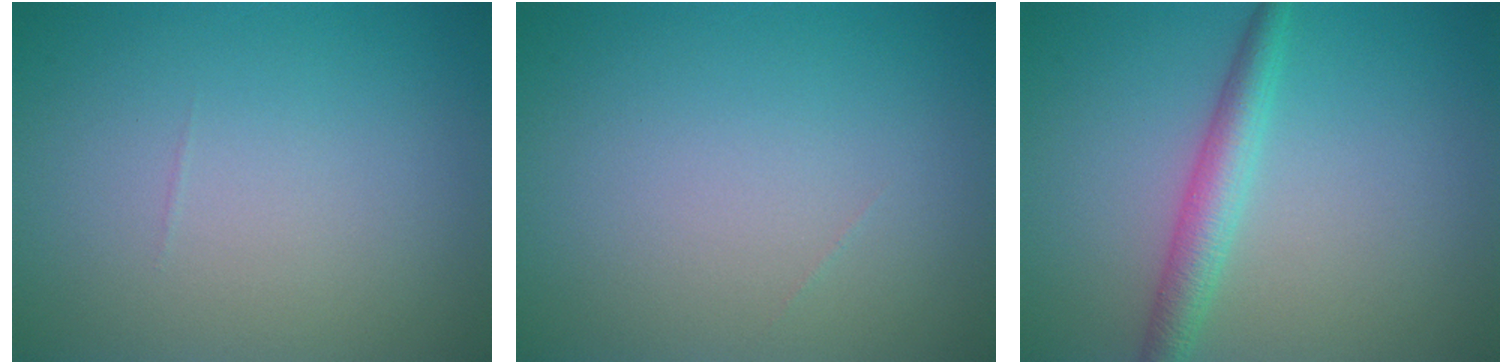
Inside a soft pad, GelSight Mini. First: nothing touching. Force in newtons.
{"total": 0.0}
{"total": 3.0, "press": 3.0, "slide": 0.0}